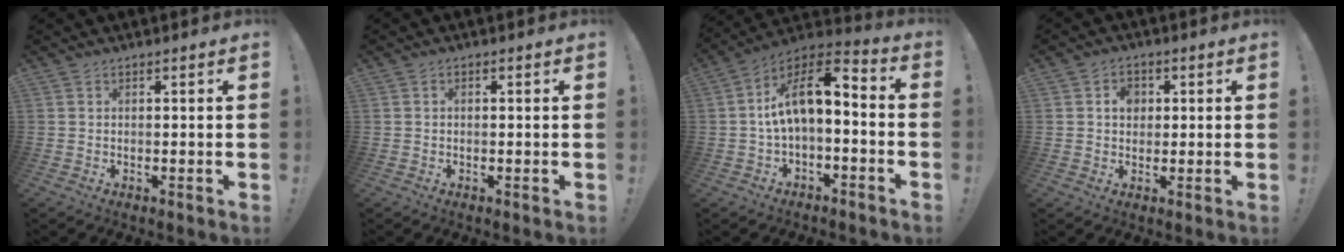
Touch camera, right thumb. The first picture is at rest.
{"total": 0.5, "force": [-0.3, 0.3, 0.3], "torque": [-0.006, 0.002, -0.006]}
{"total": 11.6, "force": [0.7, 5.1, 10.4], "torque": [-0.173, 0.010, 0.014]}
{"total": 4.4, "force": [0.8, 3.7, 2.3], "torque": [-0.031, 0.002, 0.011]}